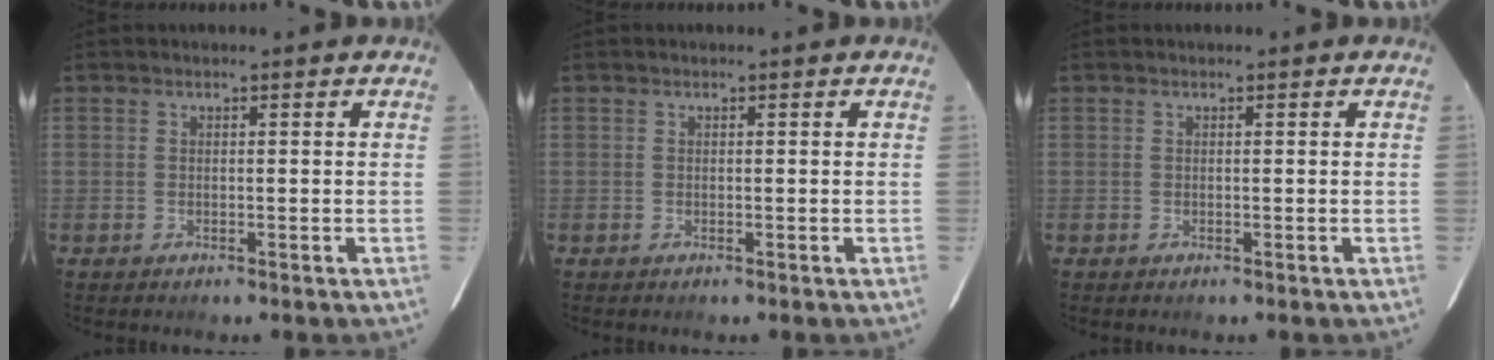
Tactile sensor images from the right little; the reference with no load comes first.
{"total": 0.0}
{"total": 0.0}